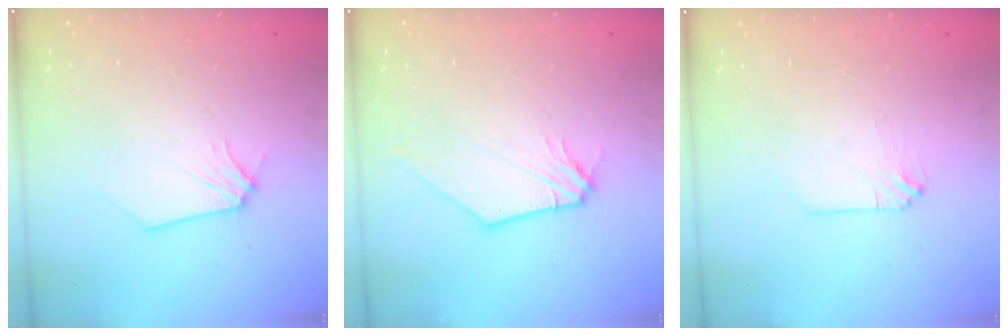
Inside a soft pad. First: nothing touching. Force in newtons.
{"total": 5.7, "press": 5.6, "slide": 0.9}
{"total": 0.0}